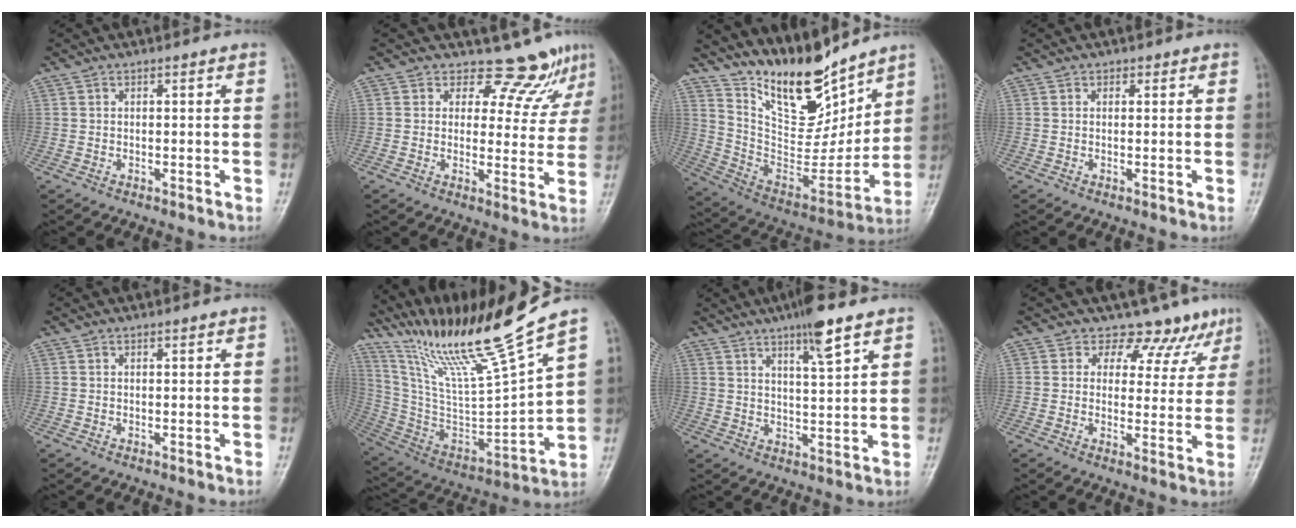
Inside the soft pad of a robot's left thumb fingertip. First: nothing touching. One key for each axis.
{"total": 8.2, "fx": 7.1, "fy": 3.8, "fz": 1.5, "tx": 0.015, "ty": -0.056, "tz": 0.080}
{"total": 18.6, "fx": 14.8, "fy": 6.8, "fz": 9.0, "tx": -0.102, "ty": -0.094, "tz": 0.274}
{"total": 0.6, "fx": 0.4, "fy": 0.4, "fz": 0.0, "tx": 0.003, "ty": -0.003, "tz": 0.004}
{"total": 0.0}
{"total": 21.9, "fx": 17.7, "fy": 0.2, "fz": 12.9, "tx": -0.209, "ty": -0.090, "tz": 0.339}
{"total": 7.8, "fx": 5.1, "fy": 0.9, "fz": 5.8, "tx": -0.093, "ty": -0.027, "tz": 0.085}
{"total": 8.6, "fx": 6.6, "fy": 5.3, "fz": 0.9, "tx": 0.029, "ty": -0.035, "tz": 0.067}